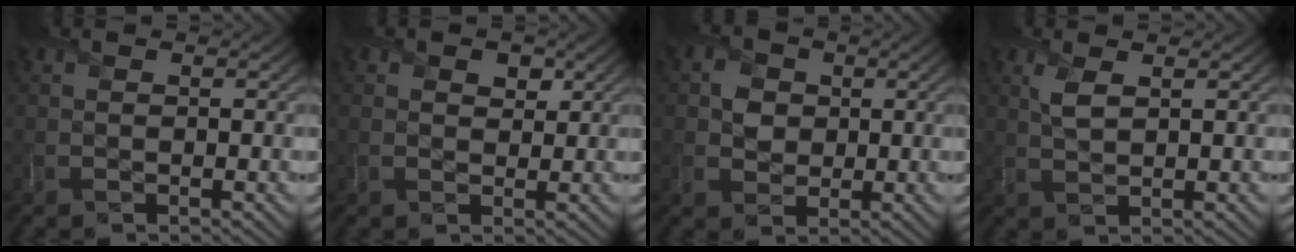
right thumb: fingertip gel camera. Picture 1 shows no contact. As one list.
[{"total": 1.8, "force": [1.0, 1.3, 0.8], "torque": [-0.008, -0.005, 0.017]}, {"total": 3.4, "force": [0.3, 3.1, 1.2], "torque": [-0.028, -0.002, -0.004]}, {"total": 2.5, "force": [1.1, 1.0, 2.0], "torque": [-0.052, 0.001, 0.025]}]